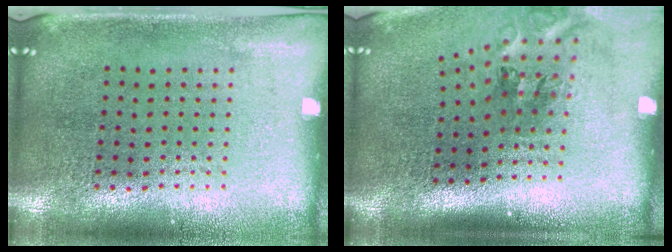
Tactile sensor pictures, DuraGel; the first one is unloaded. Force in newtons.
{"total": 1.8, "press": 1.1, "slide": 1.4}